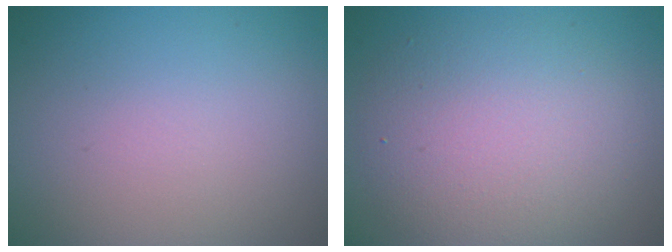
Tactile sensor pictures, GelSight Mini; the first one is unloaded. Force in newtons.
{"total": 6.0, "press": 6.0, "slide": 0.4}